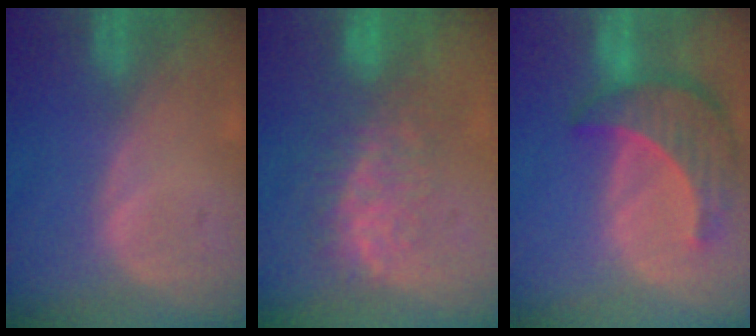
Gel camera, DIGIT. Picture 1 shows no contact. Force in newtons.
{"total": 7.9, "press": 7.5, "slide": 2.3}
{"total": 8.7, "press": 8.0, "slide": 3.6}